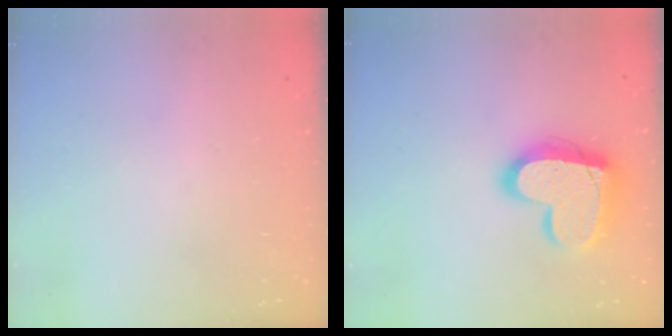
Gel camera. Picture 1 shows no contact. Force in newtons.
{"total": 17.2, "press": 17.2, "slide": 1.3}